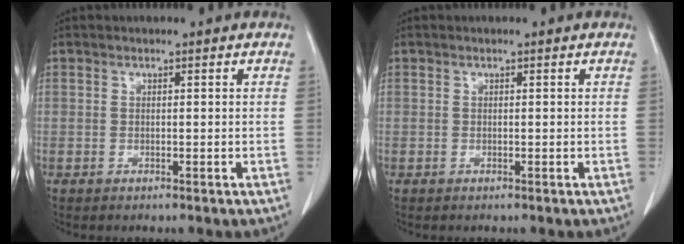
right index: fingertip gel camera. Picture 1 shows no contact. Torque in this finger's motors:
{"motor_torque": [0.00, 0.00, 0.00, 0.00]}